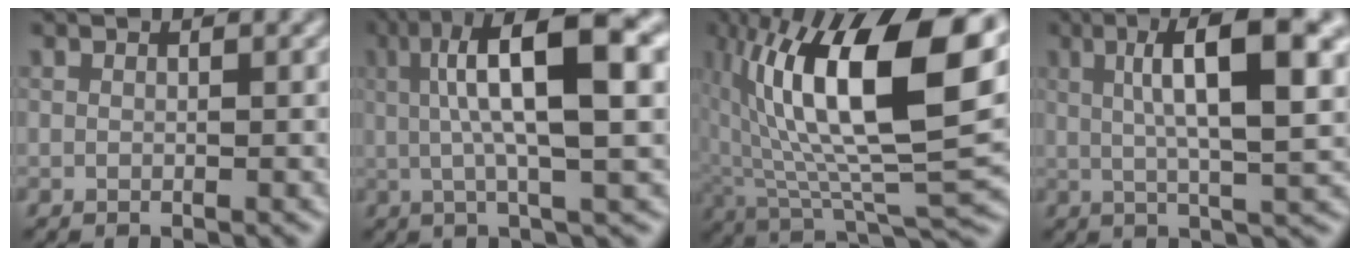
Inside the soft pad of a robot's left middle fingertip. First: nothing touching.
{"total": 10.7, "force": [1.8, 2.7, 10.2], "torque": [-0.176, 0.021, 0.040]}
{"total": 15.6, "force": [3.2, 6.0, 14.1], "torque": [-0.251, 0.008, 0.063]}
{"total": 8.8, "force": [2.1, 1.5, 8.5], "torque": [-0.136, 0.012, 0.048]}